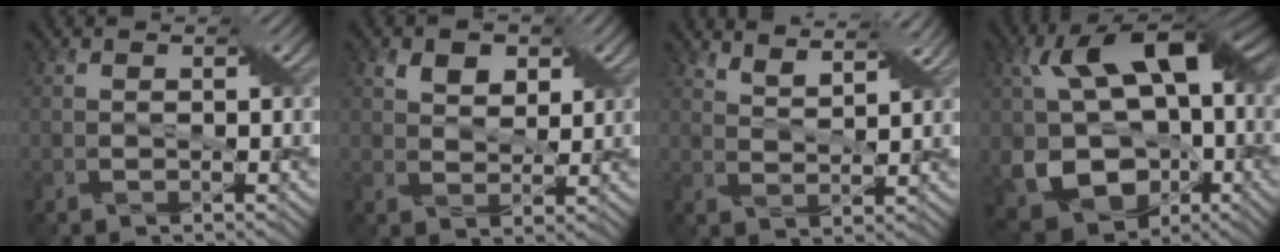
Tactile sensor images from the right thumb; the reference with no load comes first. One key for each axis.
{"total": 4.1, "fx": 2.3, "fy": 2.6, "fz": 2.2, "tx": -0.046, "ty": -0.004, "tz": 0.038}
{"total": 5.0, "fx": 4.3, "fy": 1.1, "fz": 2.4, "tx": -0.053, "ty": -0.005, "tz": 0.083}
{"total": 17.3, "fx": -0.1, "fy": 12.1, "fz": 12.4, "tx": -0.234, "ty": -0.010, "tz": 0.003}